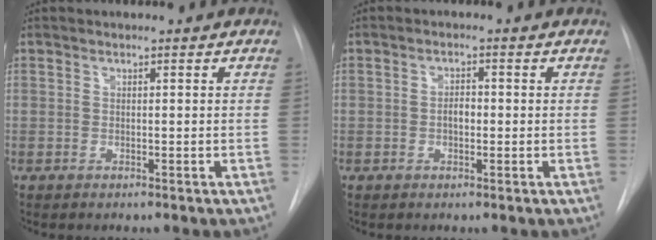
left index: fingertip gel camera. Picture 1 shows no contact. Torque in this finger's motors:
{"motor_torque": [0.51, -0.13, 0.04, 0.01]}